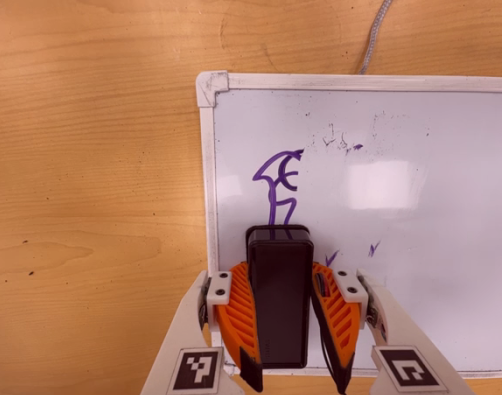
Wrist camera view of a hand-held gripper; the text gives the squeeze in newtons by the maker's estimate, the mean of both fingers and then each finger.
{"total": 12.5, "left": 13.3, "right": 11.6}